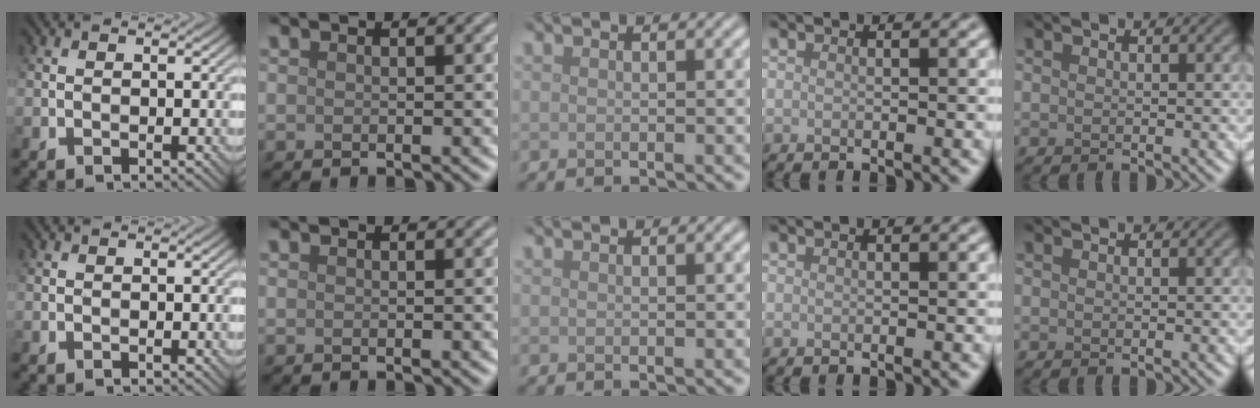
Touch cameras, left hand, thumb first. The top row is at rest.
{}